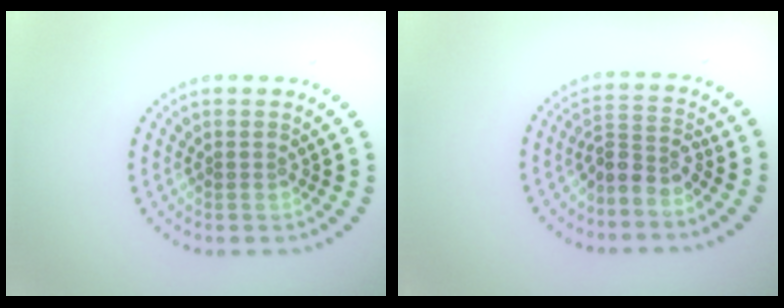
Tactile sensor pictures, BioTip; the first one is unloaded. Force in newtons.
{"total": 2.7, "press": 2.0, "slide": 1.8}